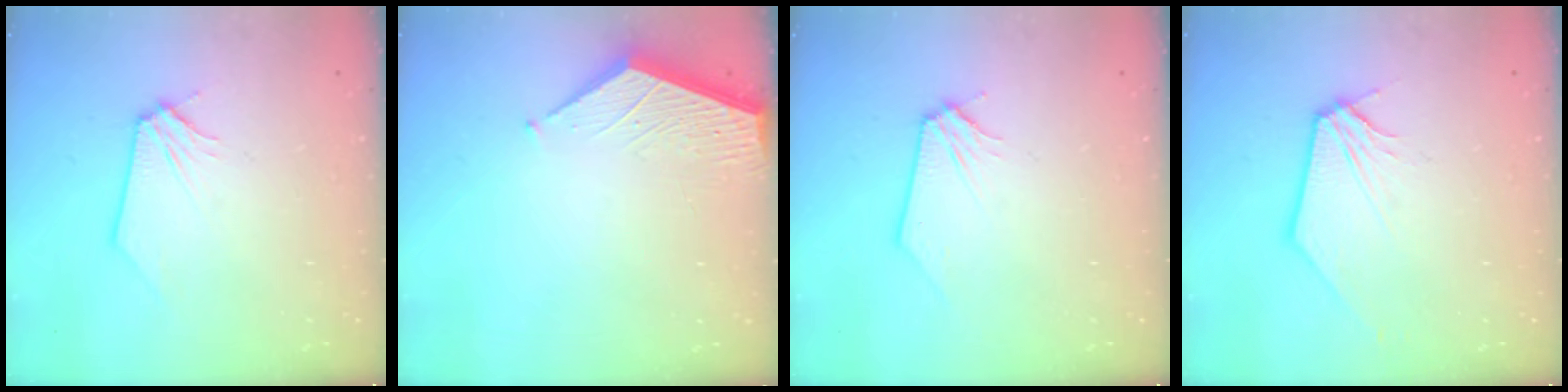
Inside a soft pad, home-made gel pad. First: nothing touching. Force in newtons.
{"total": 3.5, "press": 3.5, "slide": 0.3}
{"total": 0.0}
{"total": 1.2, "press": 1.2, "slide": 0.3}